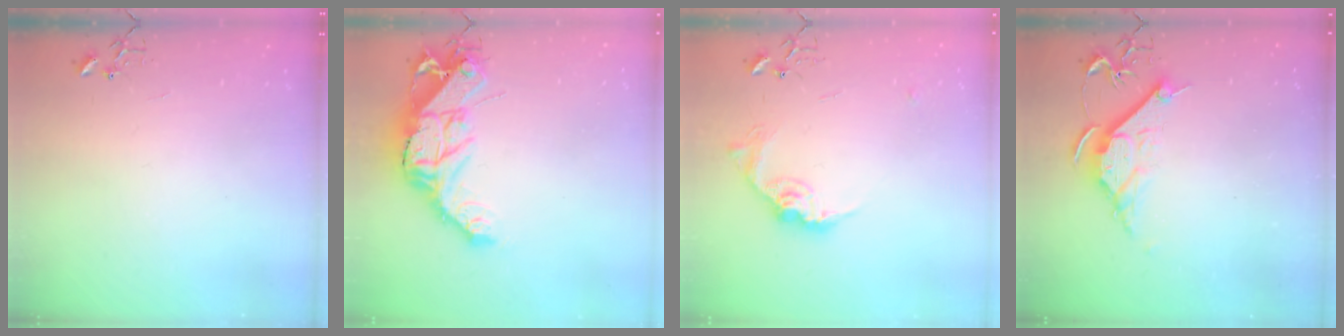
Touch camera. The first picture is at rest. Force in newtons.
{"total": 17.7, "press": 17.6, "slide": 1.5}
{"total": 13.4, "press": 13.3, "slide": 0.8}
{"total": 10.7, "press": 10.7, "slide": 0.7}